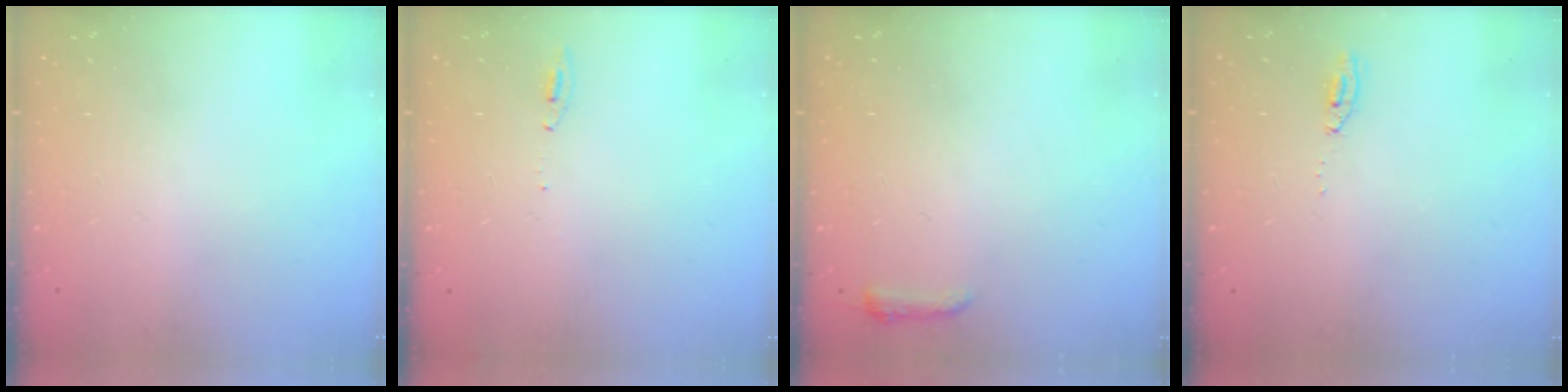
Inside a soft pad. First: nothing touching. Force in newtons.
{"total": 4.8, "press": 4.6, "slide": 1.6}
{"total": 3.6, "press": 3.5, "slide": 0.6}
{"total": 4.1, "press": 4.1, "slide": 0.4}